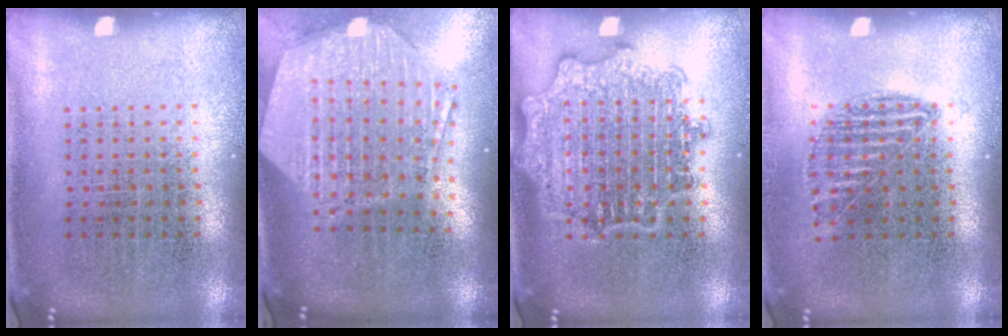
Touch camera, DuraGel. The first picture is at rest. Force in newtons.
{"total": 3.1, "press": 2.4, "slide": 1.9}
{"total": 2.7, "press": 2.7, "slide": 0.4}
{"total": 0.9, "press": 0.9, "slide": 0.4}